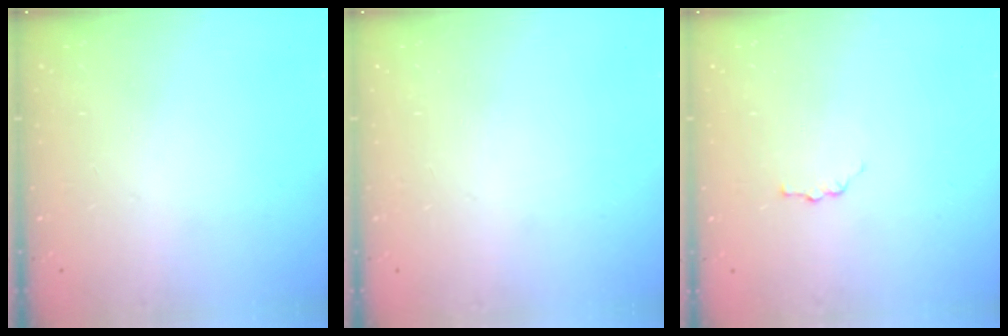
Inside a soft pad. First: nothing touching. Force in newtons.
{"total": 0.0}
{"total": 2.9, "press": 2.9, "slide": 0.3}